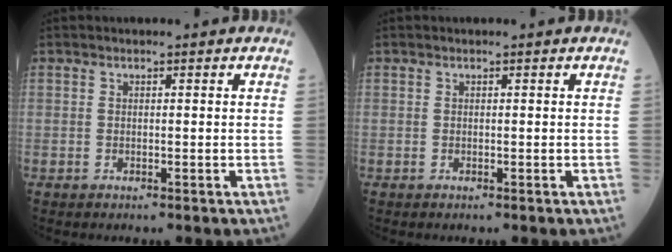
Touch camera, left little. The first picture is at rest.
{"total": 0.0}